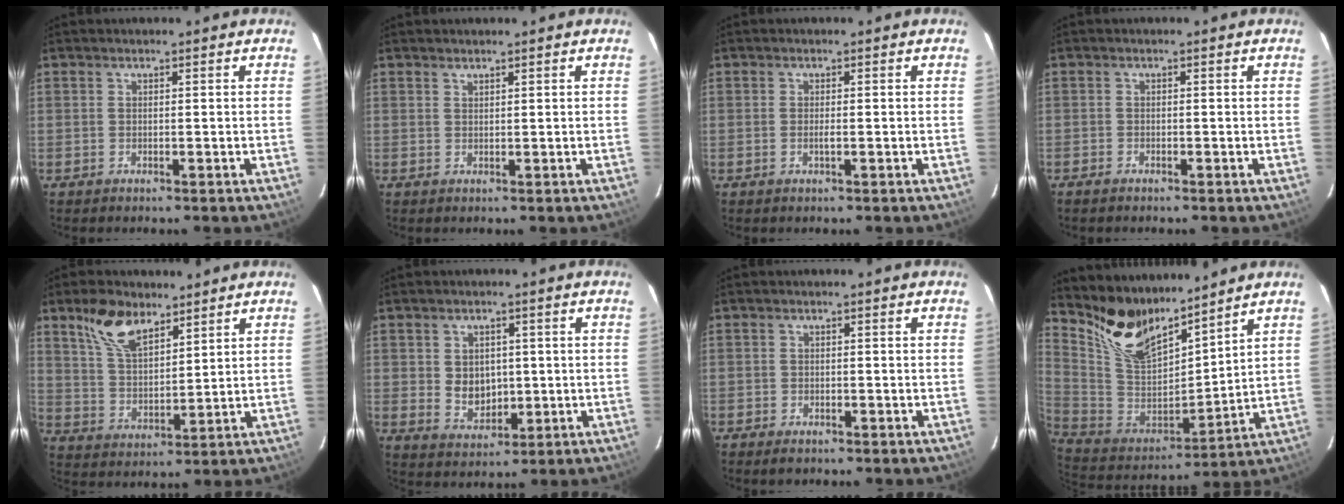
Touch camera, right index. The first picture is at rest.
{"total": 0.6, "force": [0.6, 0.1, 0.1], "torque": [-0.002, 0.001, 0.012]}
{"total": 1.1, "force": [-0.2, 0.2, 1.0], "torque": [-0.020, 0.000, -0.005]}
{"total": 1.1, "force": [-0.9, 0.4, 0.2], "torque": [-0.012, 0.000, -0.020]}
{"total": 9.9, "force": [6.6, 4.8, 5.7], "torque": [-0.105, 0.012, 0.133]}
{"total": 6.0, "force": [0.3, 4.9, 3.4], "torque": [-0.061, 0.000, 0.018]}
{"total": 2.0, "force": [-1.5, 1.0, 0.6], "torque": [-0.021, -0.001, -0.027]}
{"total": 14.7, "force": [12.2, 4.9, 6.5], "torque": [-0.143, -0.017, 0.246]}